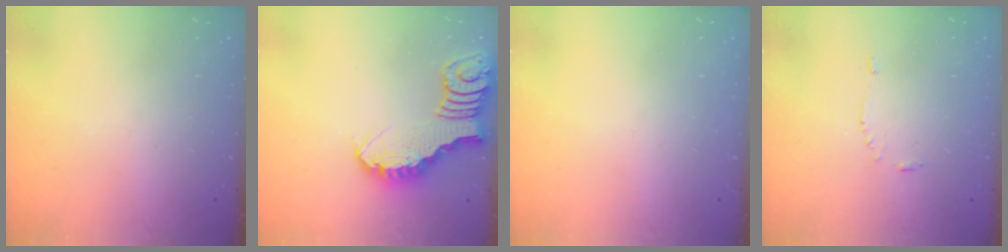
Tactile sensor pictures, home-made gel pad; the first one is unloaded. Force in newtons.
{"total": 3.1, "press": 3.1, "slide": 0.4}
{"total": 0.0}
{"total": 3.4, "press": 3.4, "slide": 0.4}